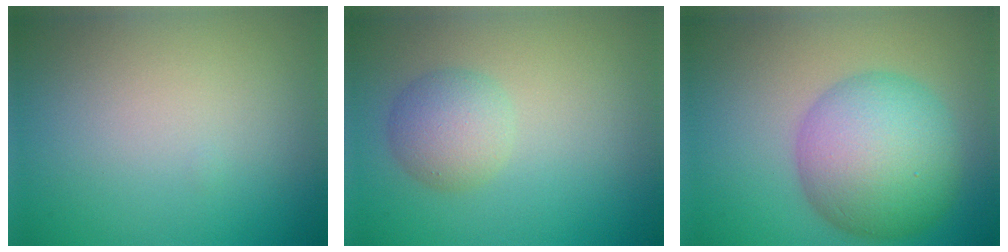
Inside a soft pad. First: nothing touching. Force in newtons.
{"total": 2.9, "press": 2.9, "slide": 0.0}
{"total": 9.2, "press": 9.2, "slide": 0.2}